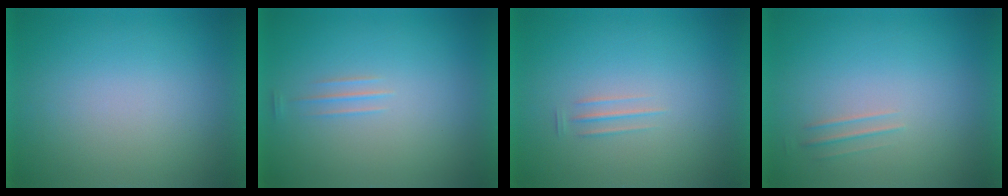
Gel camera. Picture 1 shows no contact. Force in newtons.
{"total": 1.2}
{"total": 1.6}
{"total": 1.5}